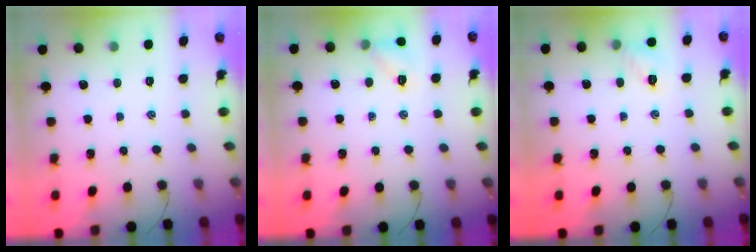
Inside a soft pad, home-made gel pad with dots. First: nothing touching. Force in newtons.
{"total": 7.4, "press": 7.3, "slide": 1.4}
{"total": 6.2, "press": 6.0, "slide": 1.4}